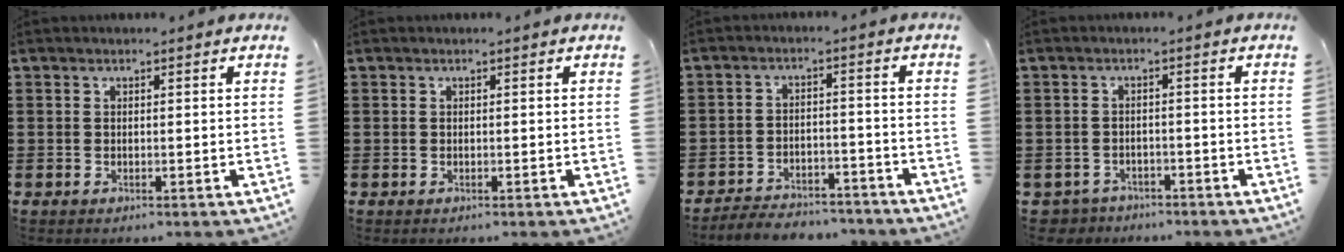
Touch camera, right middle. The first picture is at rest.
{"total": 0.0}
{"total": 4.4, "force": [-4.3, 0.8, 0.1], "torque": [-0.005, 0.010, -0.092]}
{"total": 2.0, "force": [-1.8, 0.8, -0.2], "torque": [-0.004, 0.002, -0.044]}